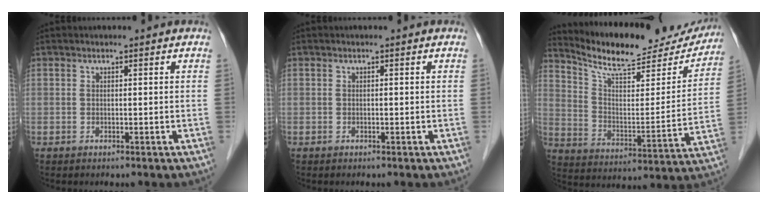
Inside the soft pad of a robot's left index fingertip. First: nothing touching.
{"total": 0.0}
{"total": 19.7, "force": [18.5, 4.0, 5.7], "torque": [-0.093, -0.032, 0.266]}